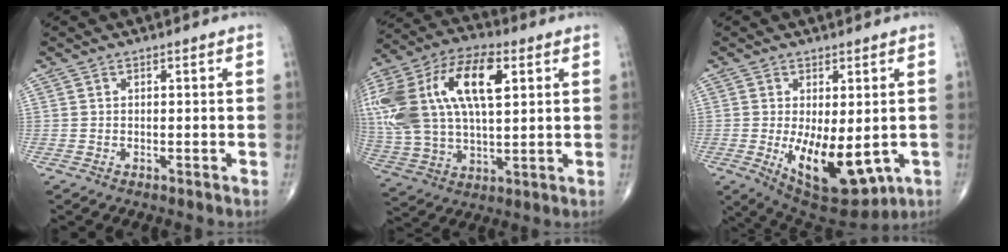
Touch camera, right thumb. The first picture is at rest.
{"total": 28.1, "force": [7.3, 14.8, 22.7], "torque": [-0.507, 0.033, 0.133]}
{"total": 13.9, "force": [-2.8, 6.6, 12.0], "torque": [-0.175, -0.026, -0.019]}